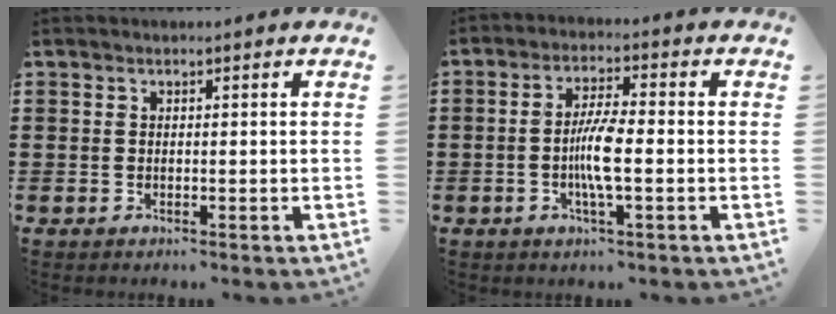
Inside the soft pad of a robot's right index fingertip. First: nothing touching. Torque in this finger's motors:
{"motor_torque": [0.71, 0.31, 0.27, 0.13]}